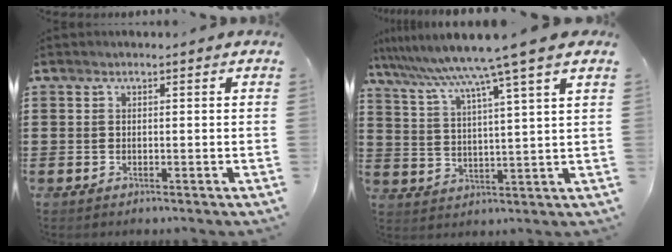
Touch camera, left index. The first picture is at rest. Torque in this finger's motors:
{"motor_torque": [2.13, -0.01, 1.05, 0.21]}